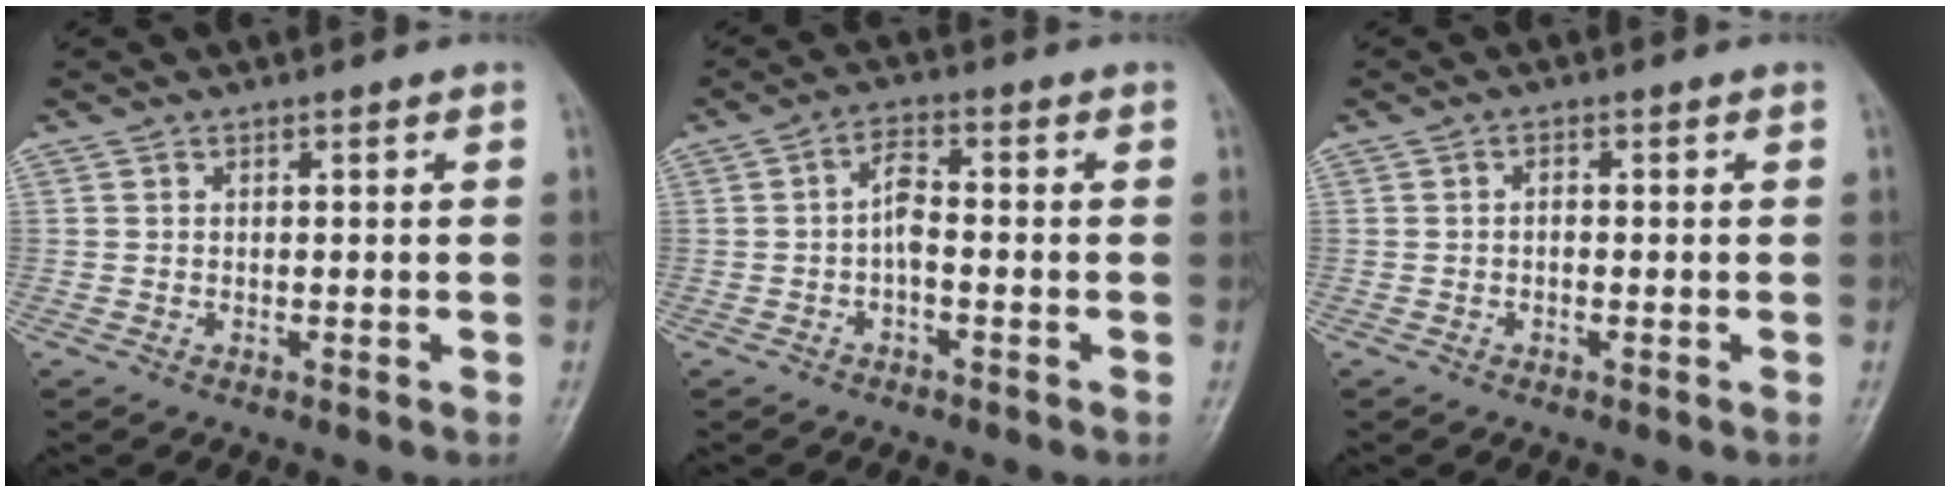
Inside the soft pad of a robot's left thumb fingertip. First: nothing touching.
{"total": 4.0, "force": [-0.8, 1.7, 3.6], "torque": [-0.063, 0.016, -0.022]}
{"total": 1.2, "force": [-0.2, 0.7, 0.9], "torque": [-0.012, 0.005, -0.004]}